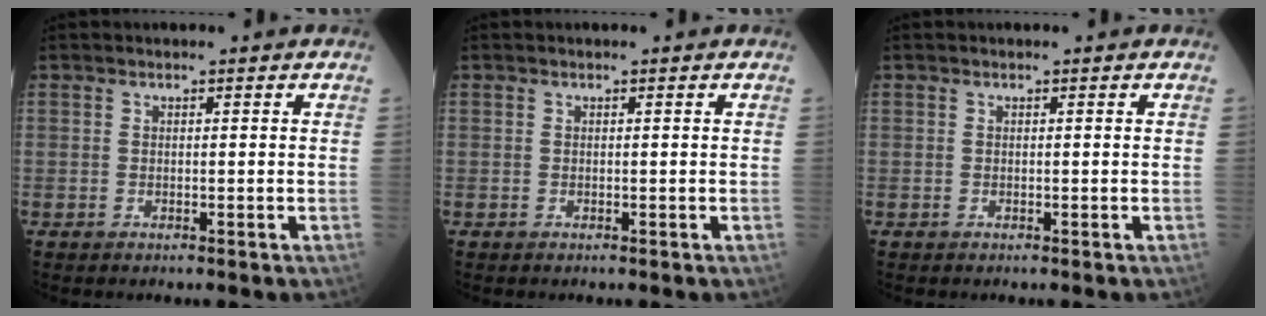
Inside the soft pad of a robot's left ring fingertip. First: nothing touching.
{"total": 0.0}
{"total": 0.0}